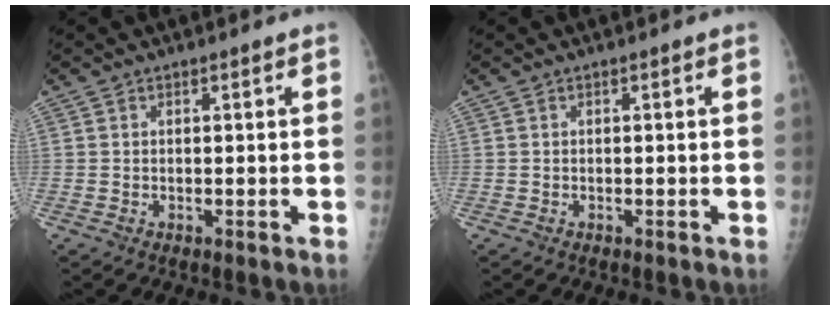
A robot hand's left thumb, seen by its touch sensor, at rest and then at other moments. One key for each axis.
{"total": 0.0}